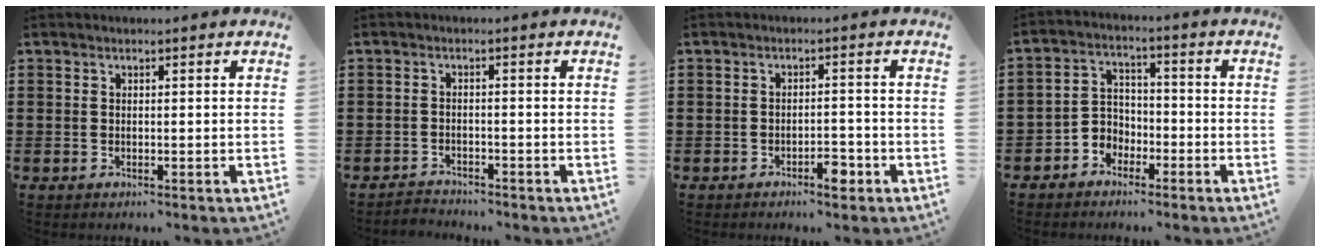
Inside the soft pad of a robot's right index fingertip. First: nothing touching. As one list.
[{"total": 1.9, "force": [-1.9, 0.4, -0.2], "torque": [-0.003, 0.003, -0.043]}, {"total": 3.2, "force": [-2.1, 1.1, 2.1], "torque": [-0.034, 0.005, -0.040]}, {"total": 3.6, "force": [-2.7, 2.4, 0.4], "torque": [-0.020, 0.005, -0.059]}]